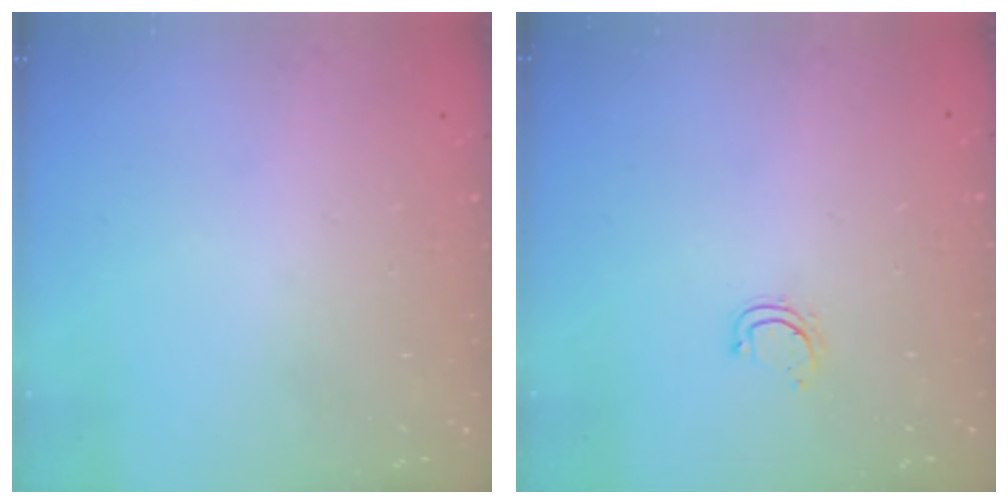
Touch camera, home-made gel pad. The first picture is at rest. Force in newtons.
{"total": 4.0, "press": 3.9, "slide": 0.4}